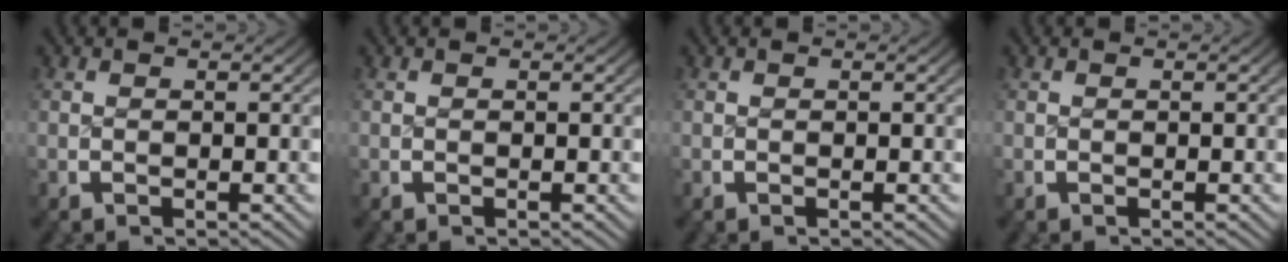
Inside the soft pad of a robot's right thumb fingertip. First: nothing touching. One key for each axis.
{"total": 0.0}
{"total": 0.0}
{"total": 0.0}